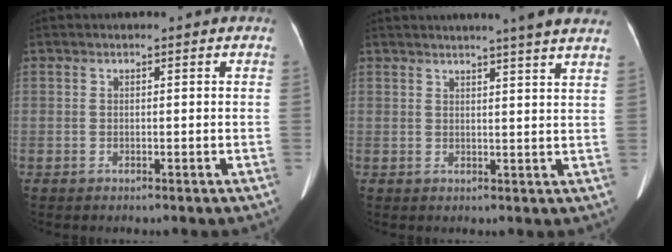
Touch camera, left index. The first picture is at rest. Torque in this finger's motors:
{"motor_torque": [0.03, -0.37, -0.01, 0.02]}